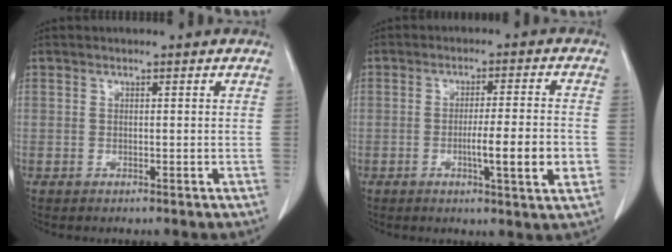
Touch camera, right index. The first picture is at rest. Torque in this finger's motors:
{"motor_torque": [1.04, -0.67, 0.58, 0.09]}